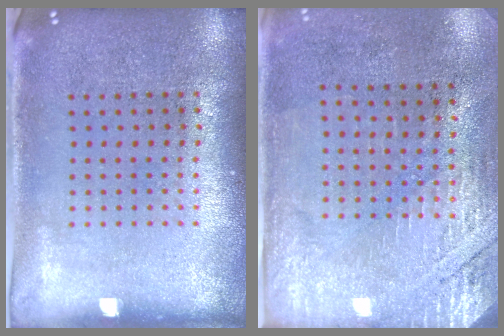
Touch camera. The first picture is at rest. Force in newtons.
{"total": 2.8, "press": 2.5, "slide": 1.4}